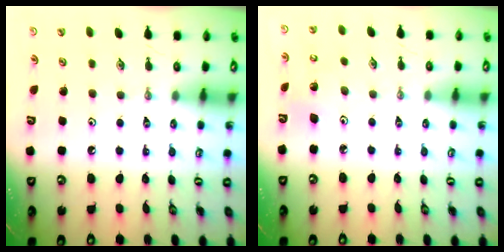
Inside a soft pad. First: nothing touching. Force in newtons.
{"total": 4.3, "press": 4.2, "slide": 1.0}